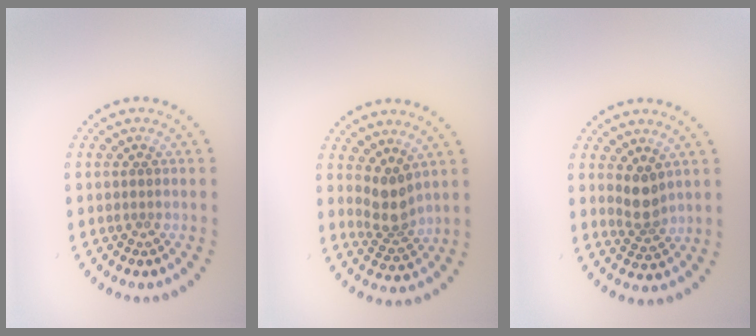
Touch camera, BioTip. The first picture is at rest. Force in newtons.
{"total": 2.9, "press": 2.3, "slide": 1.8}
{"total": 2.4, "press": 1.9, "slide": 1.4}